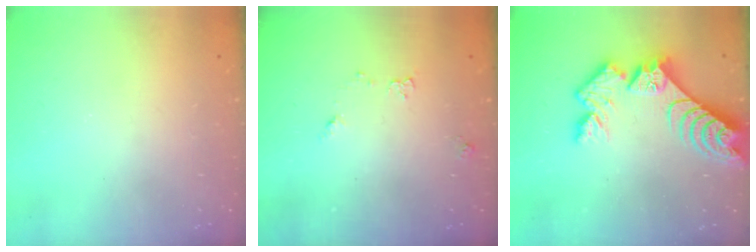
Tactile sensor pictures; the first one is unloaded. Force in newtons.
{"total": 4.8, "press": 4.7, "slide": 0.6}
{"total": 12.2, "press": 12.1, "slide": 0.9}